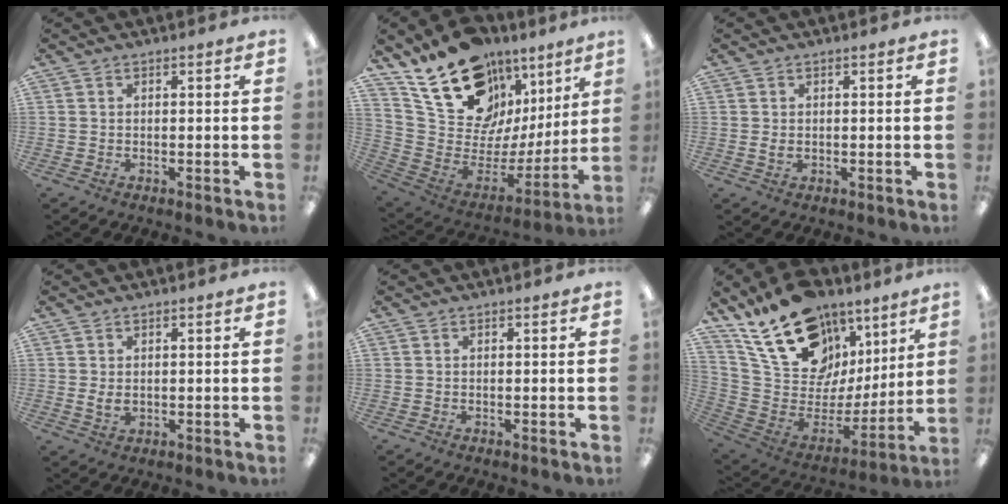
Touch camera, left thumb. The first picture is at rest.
{"total": 19.0, "force": [13.2, 10.7, 8.6], "torque": [-0.146, -0.099, 0.245]}
{"total": 1.6, "force": [0.1, 1.0, 1.3], "torque": [-0.017, 0.000, -0.001]}
{"total": 2.6, "force": [0.3, 1.7, 1.9], "torque": [-0.029, -0.001, 0.005]}
{"total": 0.0}
{"total": 20.9, "force": [13.9, 12.3, 9.5], "torque": [-0.167, -0.096, 0.264]}